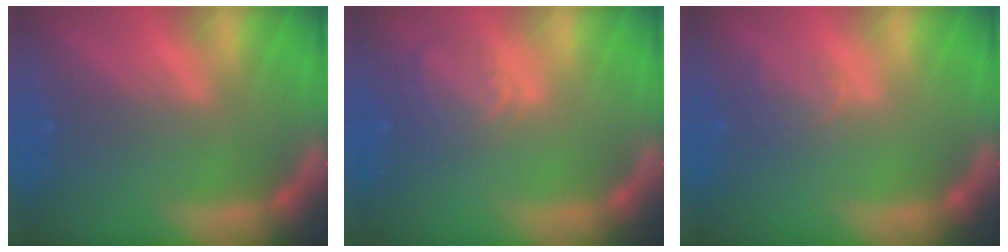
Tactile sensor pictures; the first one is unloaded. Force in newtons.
{"total": 3.4}
{"total": 2.0}